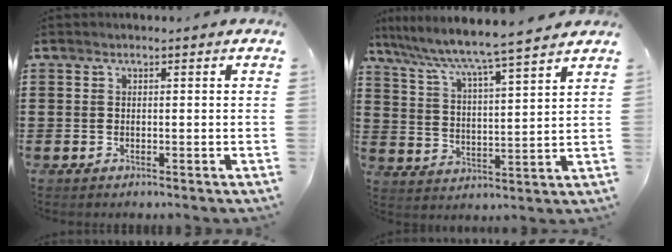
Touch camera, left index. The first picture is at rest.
{"total": 5.4, "force": [4.9, -0.8, 2.1], "torque": [-0.065, -0.042, 0.074]}